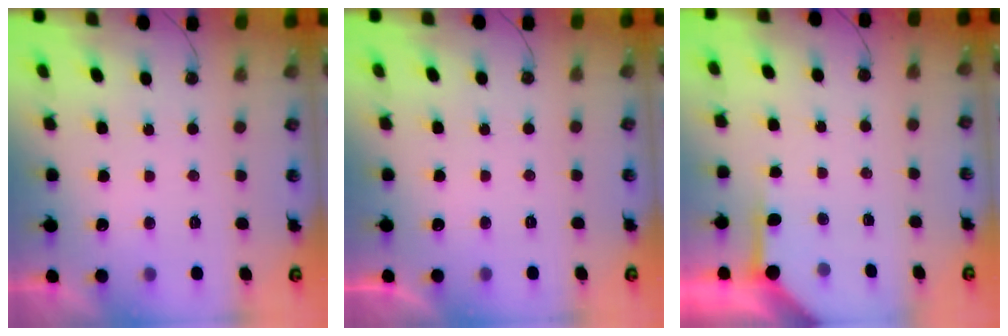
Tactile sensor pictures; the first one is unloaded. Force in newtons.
{"total": 0.0}
{"total": 3.9, "press": 3.8, "slide": 0.4}